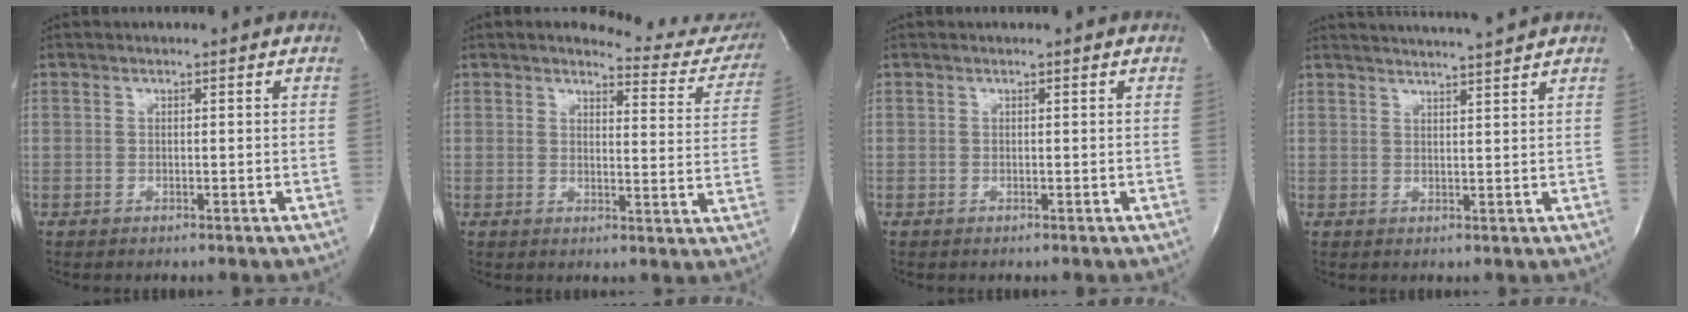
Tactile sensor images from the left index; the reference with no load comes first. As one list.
[{"total": 11.7, "force": [11.3, 2.6, 1.7], "torque": [0.008, -0.060, 0.101]}, {"total": 0.0}, {"total": 7.6, "force": [7.1, -1.4, 2.3], "torque": [-0.037, 0.004, 0.096]}]